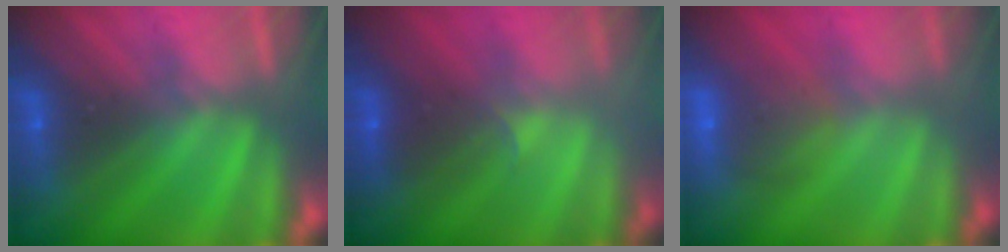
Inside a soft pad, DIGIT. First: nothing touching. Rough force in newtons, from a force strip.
{"total": 2.0}
{"total": 5.7}